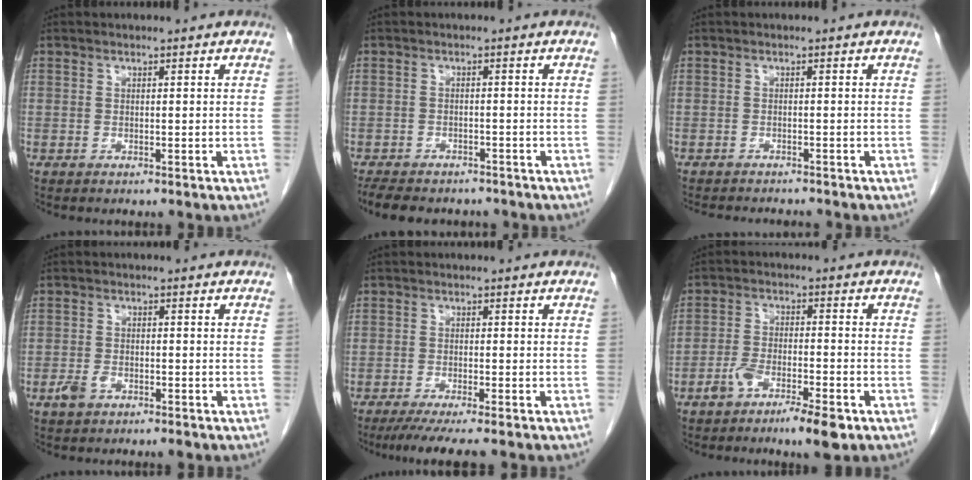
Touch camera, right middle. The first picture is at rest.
{"total": 10.5, "force": [-8.8, 4.0, 4.0], "torque": [-0.079, -0.003, -0.118]}
{"total": 5.9, "force": [-5.6, 1.0, 1.6], "torque": [-0.016, -0.005, -0.078]}
{"total": 2.7, "force": [-1.5, 1.3, 1.8], "torque": [-0.037, 0.001, -0.025]}
{"total": 6.4, "force": [-5.2, -0.2, 3.8], "torque": [-0.051, -0.015, -0.081]}
{"total": 6.8, "force": [-4.3, 1.4, 5.1], "torque": [-0.094, 0.002, -0.070]}